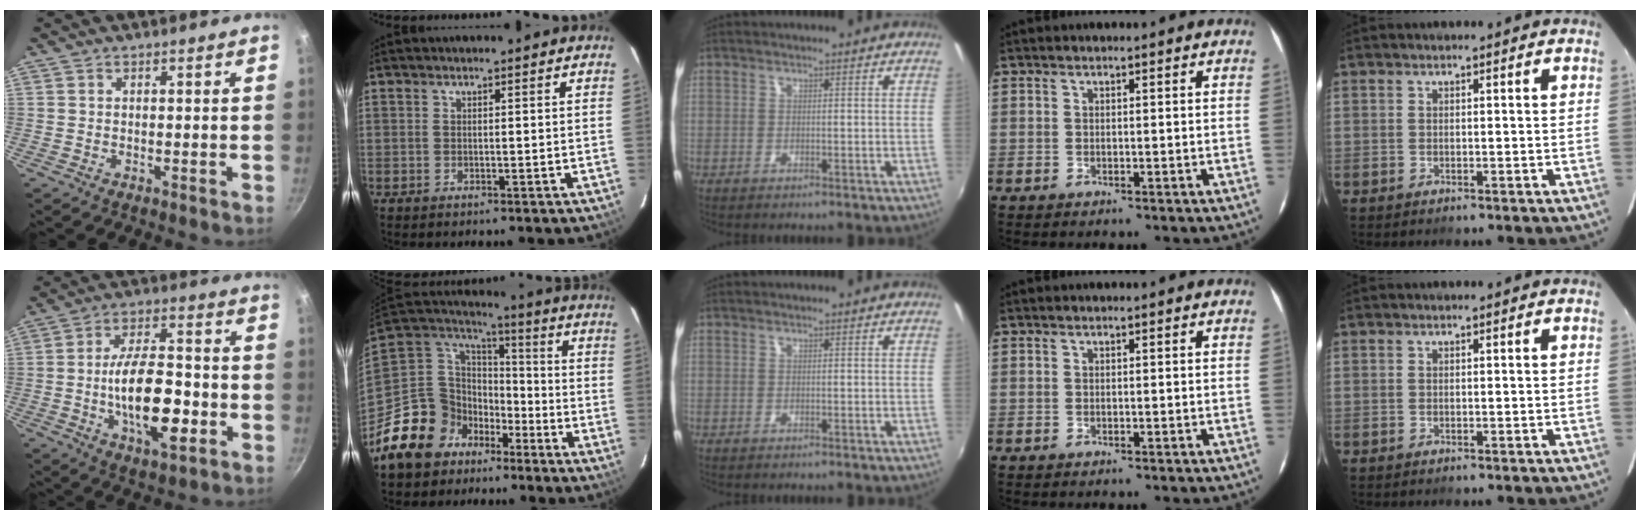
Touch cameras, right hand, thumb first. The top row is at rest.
{"thumb": {"total": 16.0, "force": [-3.7, 7.0, 13.9], "torque": [-0.219, 0.025, -0.062]}, "index": {"total": 15.7, "force": [-10.0, 11.6, 3.7], "torque": [-0.107, 0.041, -0.174]}}